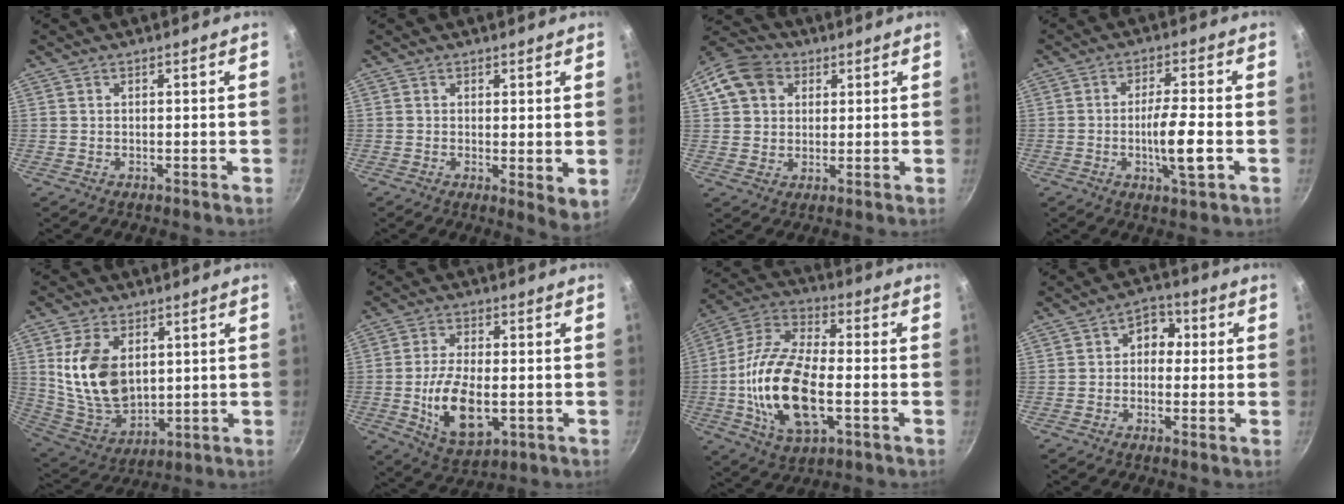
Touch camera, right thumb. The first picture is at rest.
{"total": 4.4, "force": [0.5, 1.7, 4.1], "torque": [-0.056, -0.017, 0.007]}
{"total": 10.3, "force": [3.5, 8.4, 4.7], "torque": [-0.062, 0.011, 0.050]}
{"total": 8.1, "force": [-2.0, 1.4, 7.7], "torque": [-0.138, 0.010, -0.036]}
{"total": 15.0, "force": [3.2, 9.8, 10.9], "torque": [-0.185, -0.033, 0.078]}
{"total": 12.3, "force": [-2.0, 6.3, 10.3], "torque": [-0.187, -0.001, -0.027]}
{"total": 19.7, "force": [-3.4, 9.4, 17.0], "torque": [-0.326, 0.021, -0.075]}
{"total": 5.9, "force": [0.6, 4.6, 3.6], "torque": [-0.015, 0.009, -0.004]}